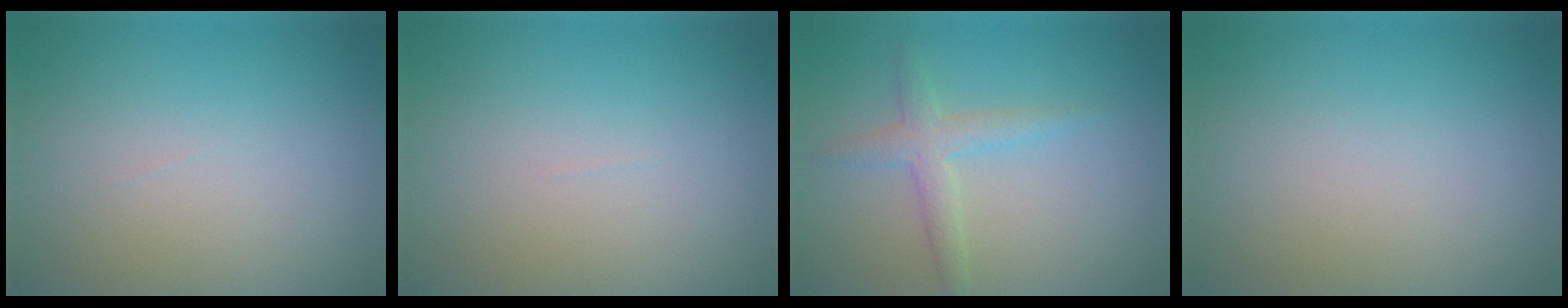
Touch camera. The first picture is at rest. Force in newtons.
{"total": 0.0}
{"total": 2.4, "press": 2.4, "slide": 0.1}
{"total": 0.0}